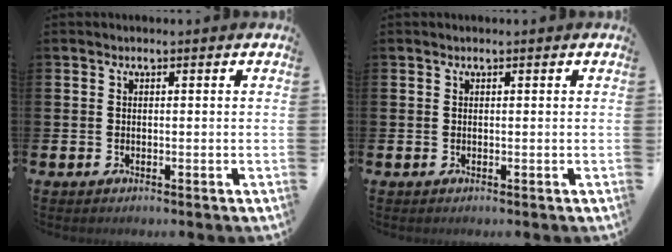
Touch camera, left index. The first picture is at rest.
{"total": 0.0}